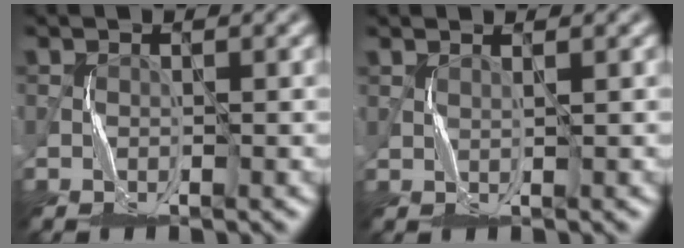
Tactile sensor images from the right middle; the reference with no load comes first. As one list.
[{"total": 0.9, "force": [0.8, -0.5, -0.1], "torque": [-0.005, -0.002, 0.016]}]